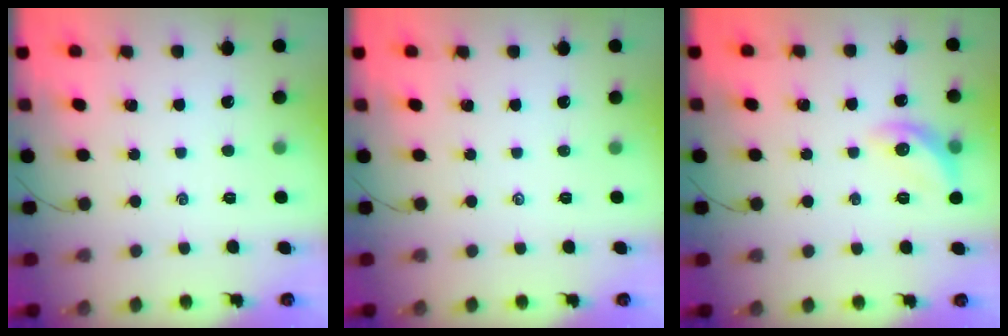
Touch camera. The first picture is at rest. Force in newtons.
{"total": 0.0}
{"total": 9.8, "press": 9.8, "slide": 0.2}